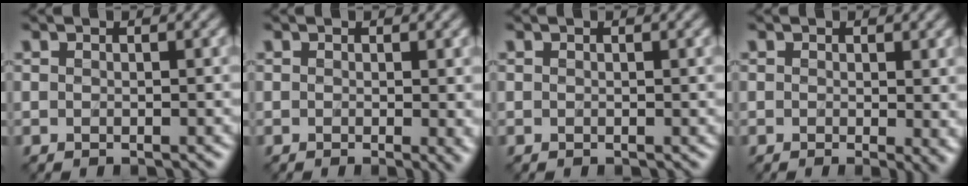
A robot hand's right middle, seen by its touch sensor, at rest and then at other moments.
{"total": 1.4, "force": [0.3, 0.2, 1.3], "torque": [-0.012, -0.007, 0.001]}
{"total": 0.0}
{"total": 1.9, "force": [0.4, 0.8, 1.7], "torque": [-0.013, -0.005, 0.002]}